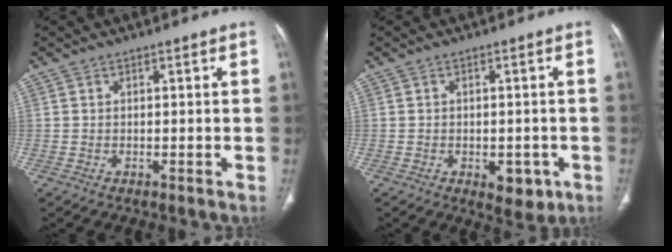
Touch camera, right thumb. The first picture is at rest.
{"total": 5.3, "force": [-1.9, 3.1, 3.8], "torque": [-0.028, 0.004, -0.015]}